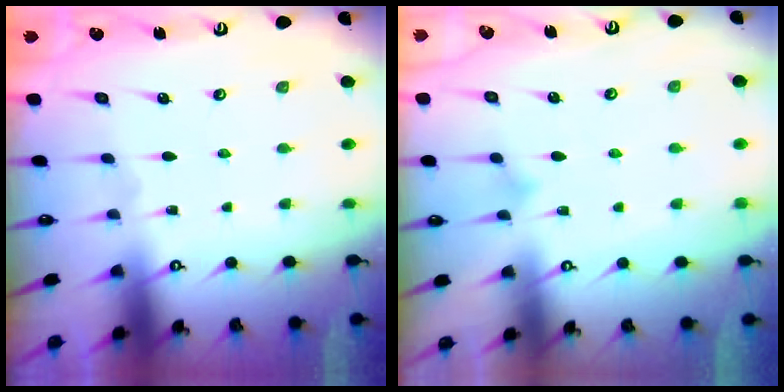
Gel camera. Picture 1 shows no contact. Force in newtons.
{"total": 5.6, "press": 5.5, "slide": 0.5}